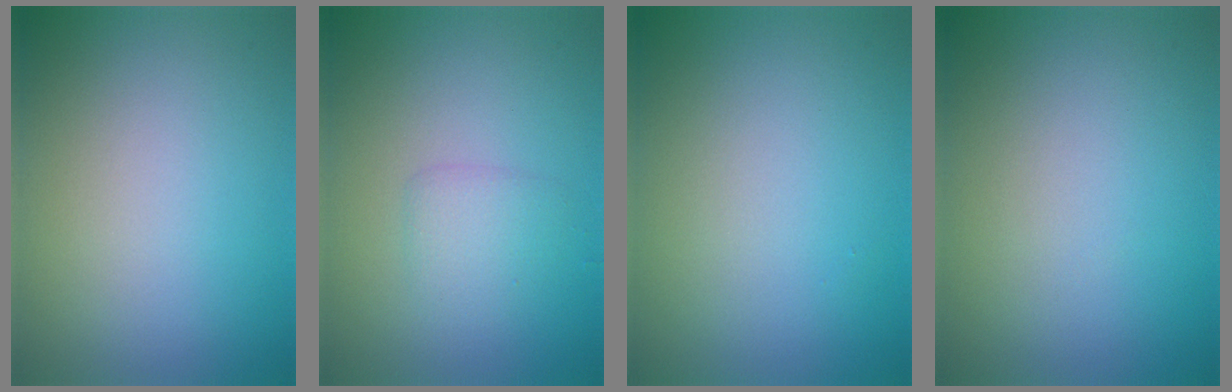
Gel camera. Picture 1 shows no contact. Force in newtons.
{"total": 1.7, "press": 1.7, "slide": 0.0}
{"total": 0.0}
{"total": 0.0}